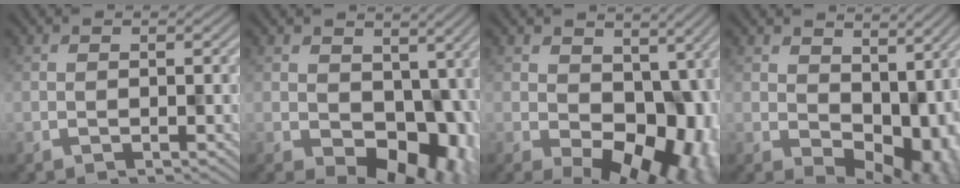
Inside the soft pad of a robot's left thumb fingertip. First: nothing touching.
{"total": 10.1, "force": [-0.9, 7.2, 7.1], "torque": [-0.101, -0.031, -0.004]}
{"total": 13.6, "force": [-1.2, 8.9, 10.2], "torque": [-0.128, -0.036, 0.001]}
{"total": 10.2, "force": [0.7, 6.7, 7.6], "torque": [-0.101, -0.035, 0.034]}